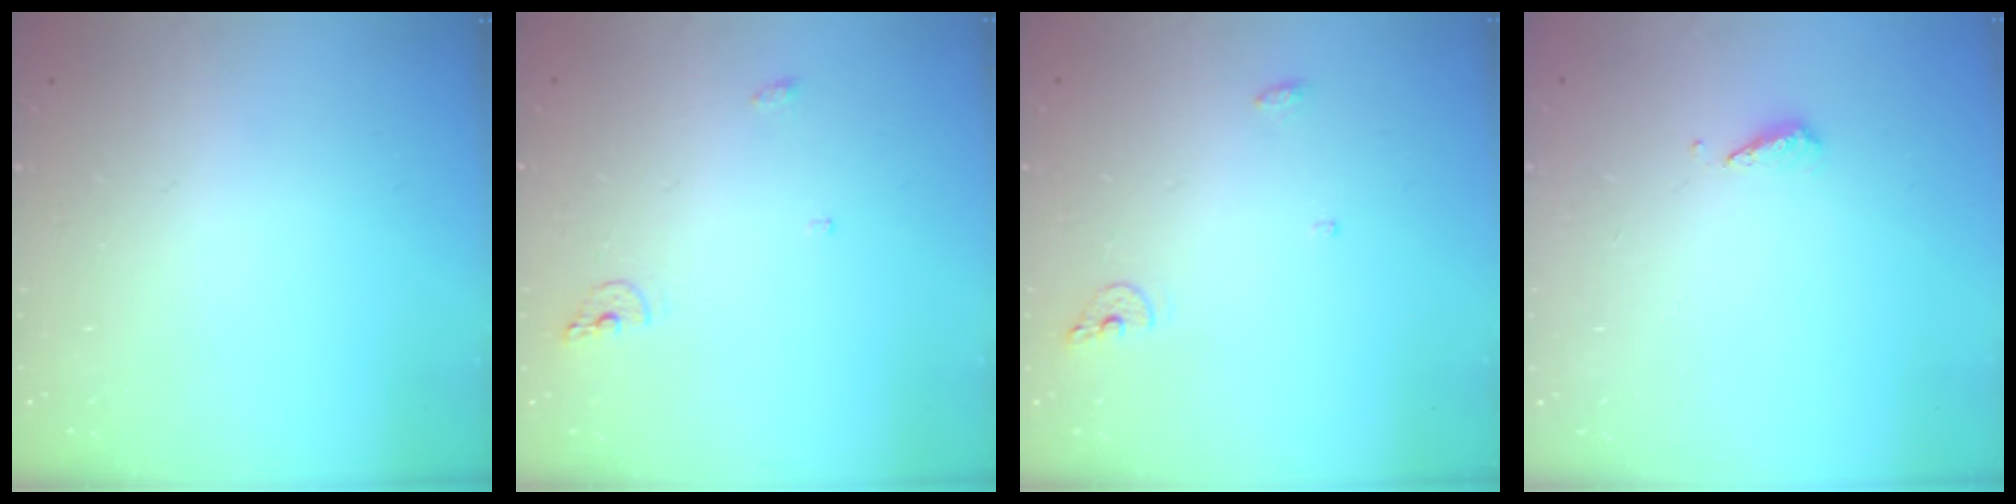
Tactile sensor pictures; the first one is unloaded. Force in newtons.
{"total": 5.7, "press": 5.6, "slide": 1.2}
{"total": 5.6, "press": 5.5, "slide": 1.0}
{"total": 4.4, "press": 4.4, "slide": 0.5}